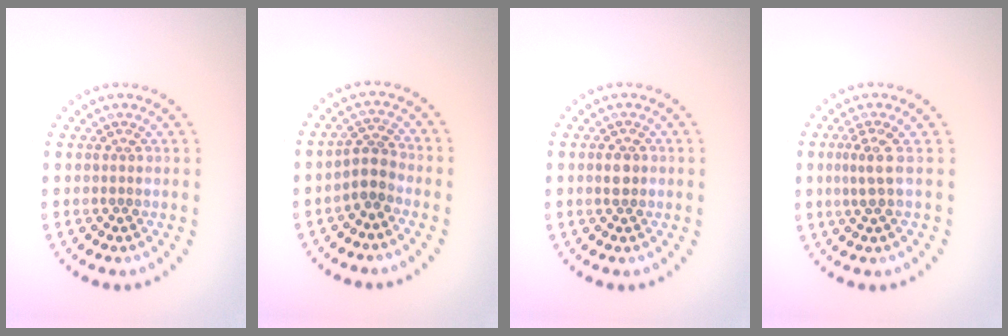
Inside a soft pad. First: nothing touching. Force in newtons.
{"total": 2.4, "press": 2.0, "slide": 1.4}
{"total": 1.5, "press": 1.5, "slide": 0.2}
{"total": 2.1, "press": 1.4, "slide": 1.6}